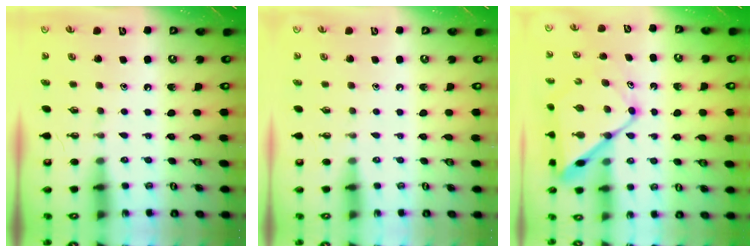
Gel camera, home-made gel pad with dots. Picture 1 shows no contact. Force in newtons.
{"total": 0.0}
{"total": 13.8, "press": 13.7, "slide": 1.4}